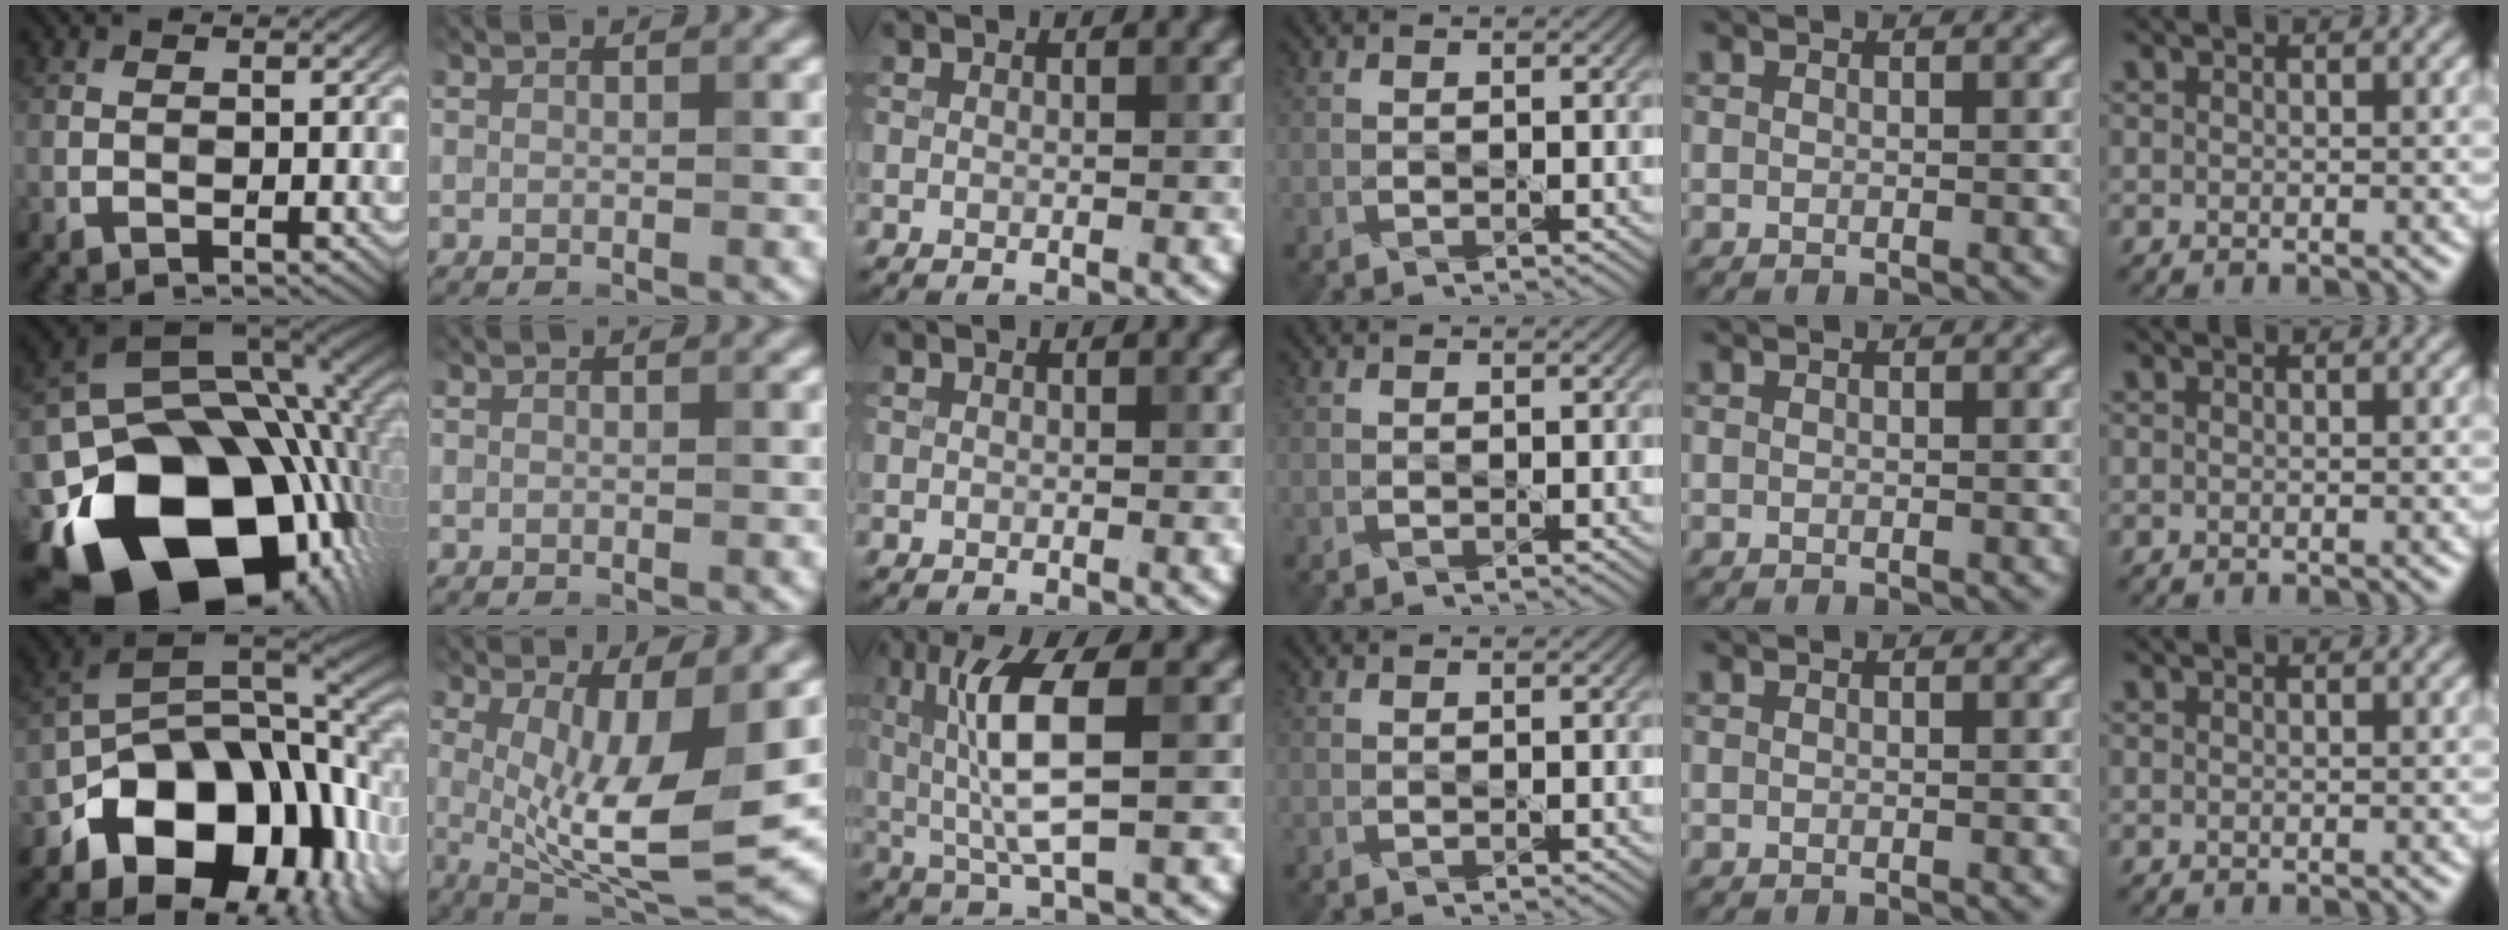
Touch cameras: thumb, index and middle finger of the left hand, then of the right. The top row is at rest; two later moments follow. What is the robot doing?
{"motion": "shake", "object": "tambourine"}